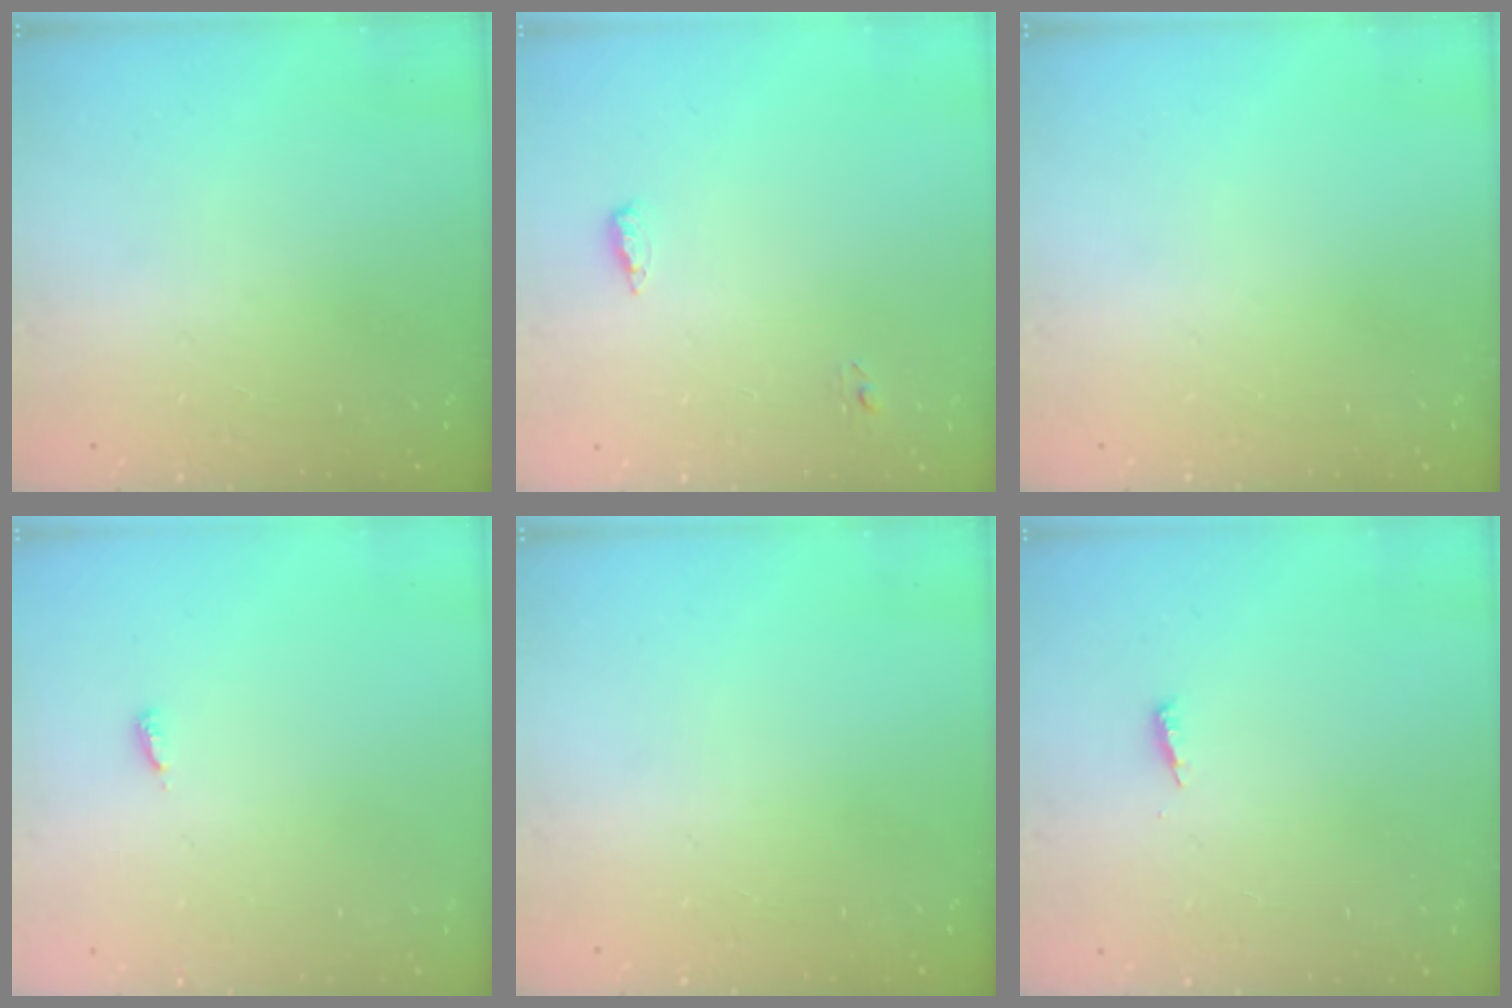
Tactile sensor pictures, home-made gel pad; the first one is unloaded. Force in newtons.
{"total": 4.9, "press": 4.6, "slide": 1.5}
{"total": 0.0}
{"total": 2.9, "press": 2.9, "slide": 0.2}
{"total": 0.0}
{"total": 3.5, "press": 3.4, "slide": 0.3}